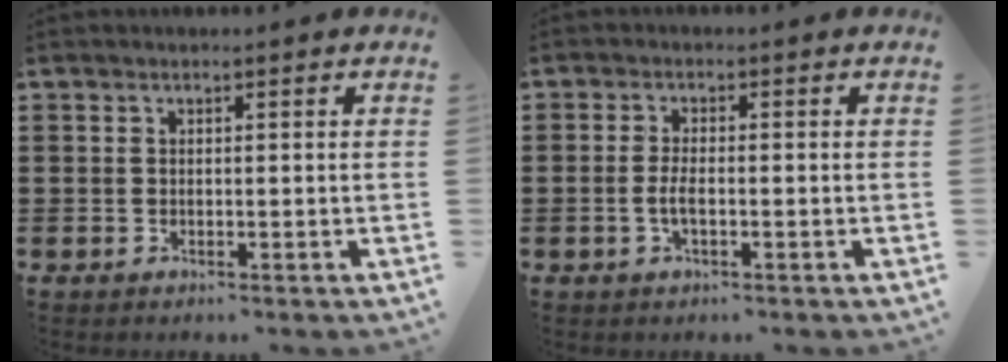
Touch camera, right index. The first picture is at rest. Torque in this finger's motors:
{"motor_torque": [0.15, 1.99, 0.06, 0.01]}